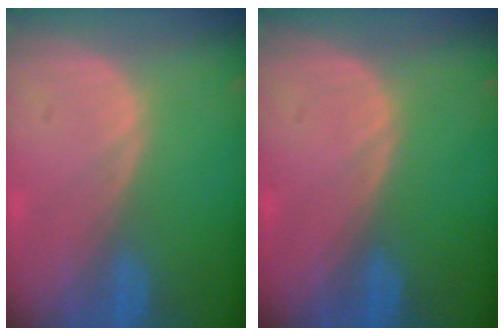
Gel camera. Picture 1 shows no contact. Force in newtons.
{"total": 0.0}